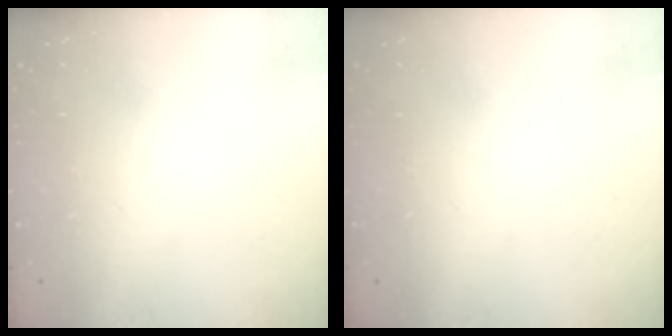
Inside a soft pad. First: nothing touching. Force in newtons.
{"total": 0.0}